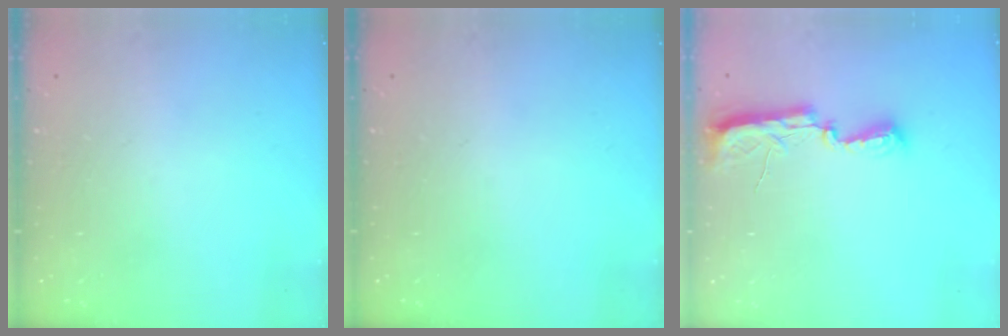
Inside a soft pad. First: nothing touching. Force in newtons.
{"total": 0.0}
{"total": 7.7, "press": 7.7, "slide": 0.7}